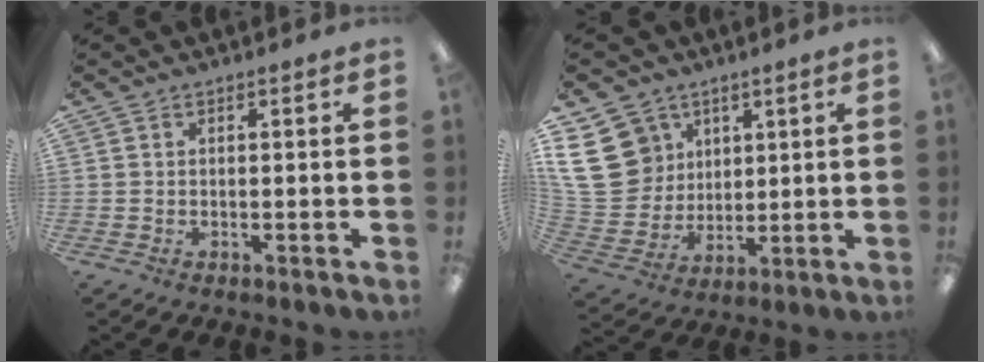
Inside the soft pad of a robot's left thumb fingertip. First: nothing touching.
{"total": 15.5, "force": [5.9, 12.9, 6.3], "torque": [-0.139, -0.020, 0.118]}